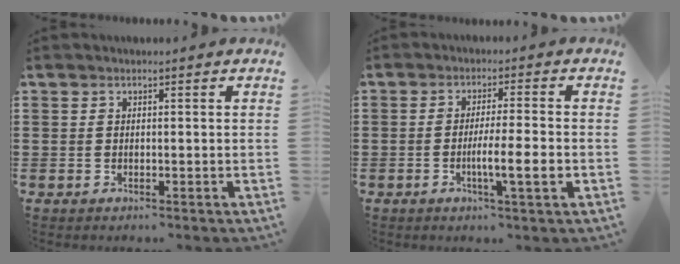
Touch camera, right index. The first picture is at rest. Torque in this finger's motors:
{"motor_torque": [1.46, -0.23, 0.57, 0.15]}